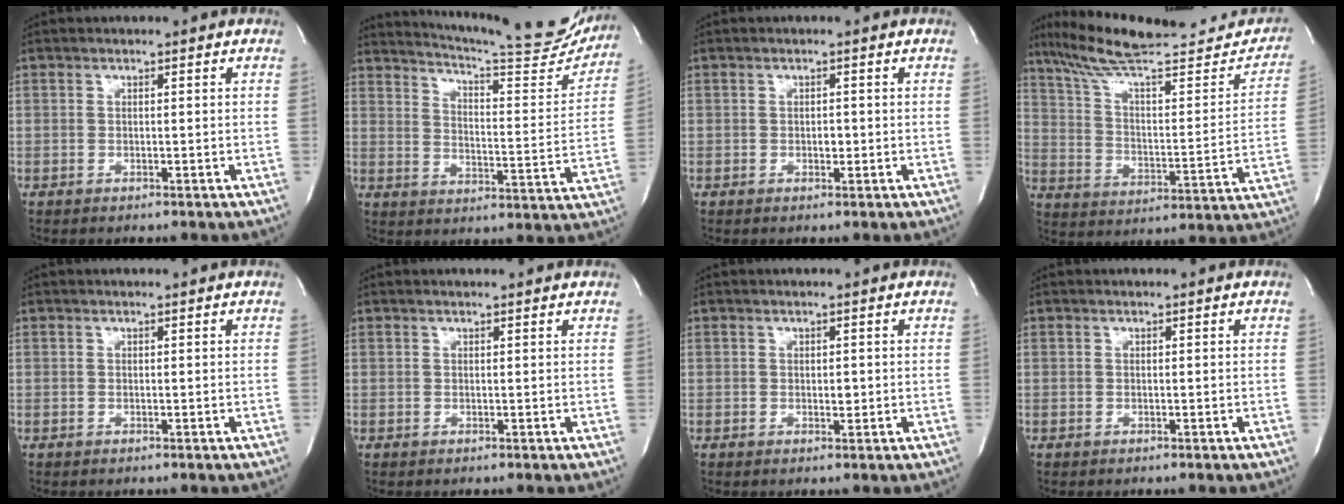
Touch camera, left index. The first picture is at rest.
{"total": 21.2, "force": [19.4, 2.3, 8.2], "torque": [-0.118, -0.067, 0.240]}
{"total": 1.3, "force": [-1.0, 0.5, 0.6], "torque": [-0.008, -0.004, -0.015]}
{"total": 26.6, "force": [22.8, 5.0, 12.7], "torque": [-0.192, -0.024, 0.315]}
{"total": 0.0}
{"total": 1.2, "force": [1.1, 0.1, 0.4], "torque": [-0.009, 0.009, 0.009]}
{"total": 1.1, "force": [-0.8, 0.4, 0.6], "torque": [-0.006, -0.006, -0.011]}
{"total": 0.0}